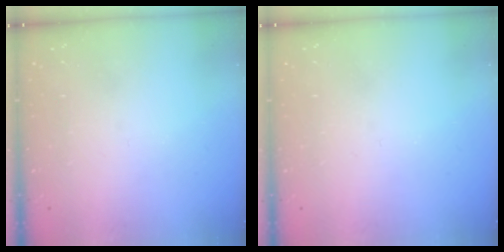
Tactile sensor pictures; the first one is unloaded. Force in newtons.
{"total": 0.0}